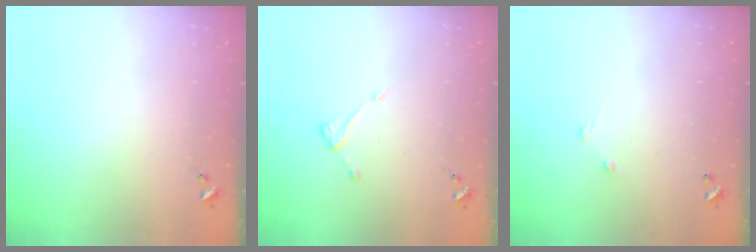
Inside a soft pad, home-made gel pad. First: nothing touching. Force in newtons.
{"total": 3.8, "press": 3.8, "slide": 0.3}
{"total": 4.9, "press": 4.9, "slide": 0.3}